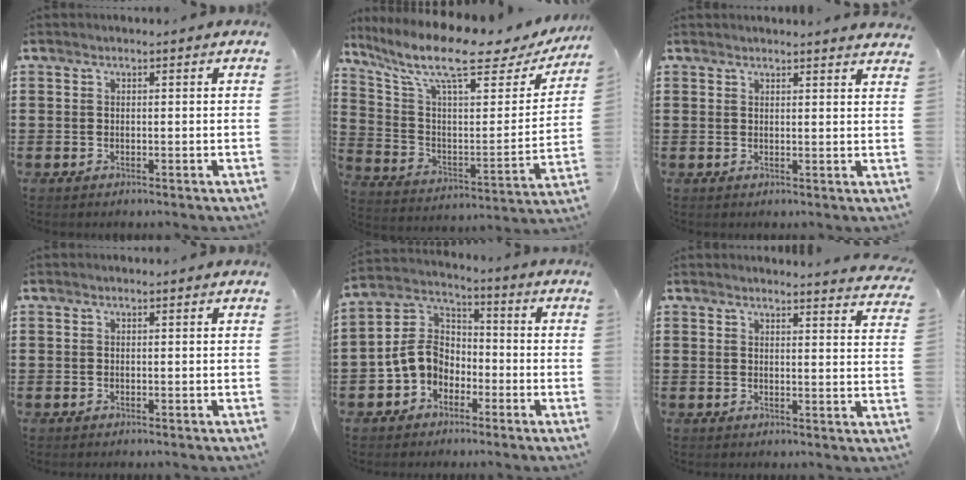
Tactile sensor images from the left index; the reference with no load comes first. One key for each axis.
{"total": 12.4, "fx": 9.3, "fy": 2.4, "fz": 7.9, "tx": -0.175, "ty": -0.058, "tz": 0.153}
{"total": 1.9, "fx": 1.8, "fy": -0.1, "fz": 0.3, "tx": -0.001, "ty": -0.004, "tz": 0.034}
{"total": 0.0}
{"total": 7.7, "fx": -2.3, "fy": 6.3, "fz": 3.8, "tx": -0.115, "ty": 0.008, "tz": -0.054}
{"total": 3.0, "fx": 2.9, "fy": -0.5, "fz": 0.4, "tx": -0.011, "ty": -0.017, "tz": 0.052}